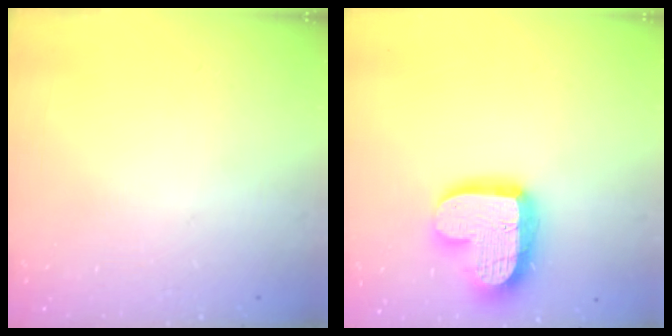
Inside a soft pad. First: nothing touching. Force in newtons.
{"total": 17.0, "press": 16.9, "slide": 1.4}